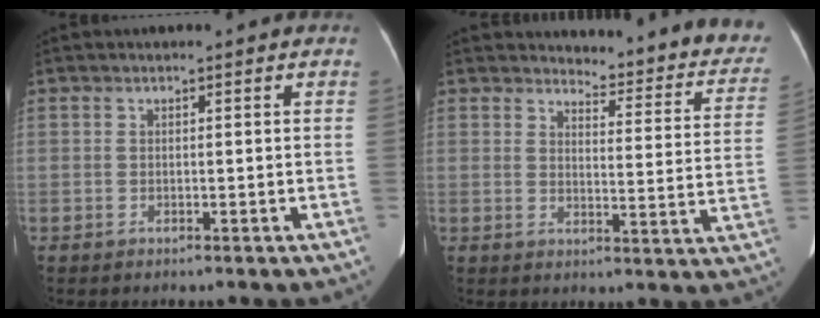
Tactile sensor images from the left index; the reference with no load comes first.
{"total": 15.9, "force": [15.2, 3.2, 3.5], "torque": [-0.007, -0.082, 0.144]}